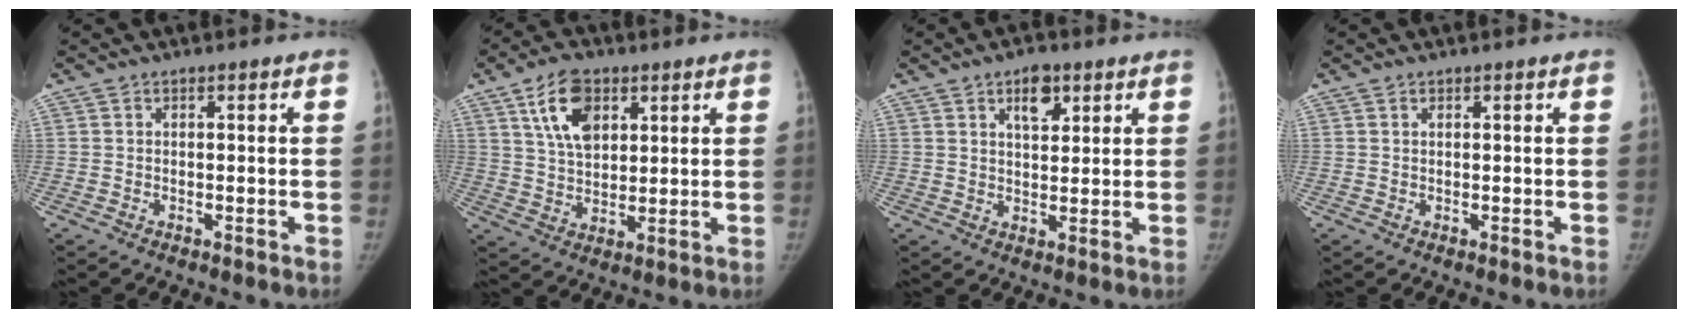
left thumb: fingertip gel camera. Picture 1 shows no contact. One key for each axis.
{"total": 10.0, "fx": 4.7, "fy": 5.9, "fz": 6.6, "tx": -0.095, "ty": -0.018, "tz": 0.088}
{"total": 5.6, "fx": 3.0, "fy": 2.9, "fz": 3.7, "tx": -0.039, "ty": -0.015, "tz": 0.046}
{"total": 0.6, "fx": 0.4, "fy": 0.3, "fz": 0.3, "tx": -0.006, "ty": -0.001, "tz": 0.007}